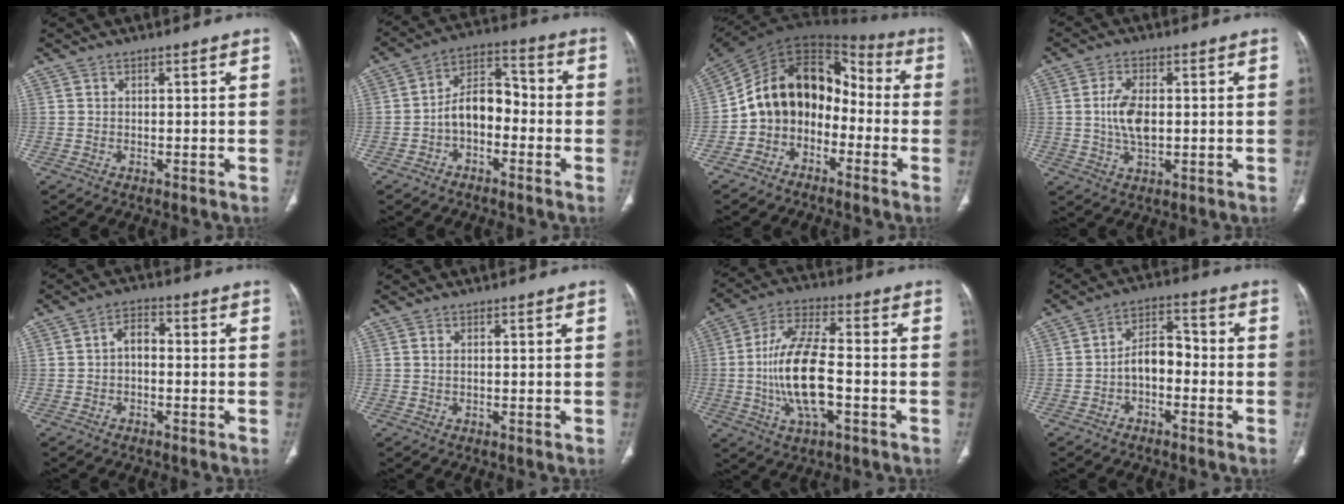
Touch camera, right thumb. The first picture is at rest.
{"total": 9.0, "force": [-2.4, 5.8, 6.5], "torque": [-0.089, 0.045, -0.053]}
{"total": 15.3, "force": [-4.0, 11.7, 8.9], "torque": [-0.110, 0.094, -0.081]}
{"total": 6.9, "force": [0.2, 3.7, 5.8], "torque": [-0.115, 0.000, 0.005]}
{"total": 3.8, "force": [-0.5, 2.4, 2.9], "torque": [-0.041, 0.019, -0.018]}
{"total": 0.7, "force": [0.2, 0.3, 0.6], "torque": [-0.016, 0.005, 0.007]}
{"total": 15.4, "force": [-2.7, 6.3, 13.9], "torque": [-0.271, 0.018, -0.050]}
{"total": 6.7, "force": [-1.9, 4.2, 4.9], "torque": [-0.066, 0.038, -0.043]}